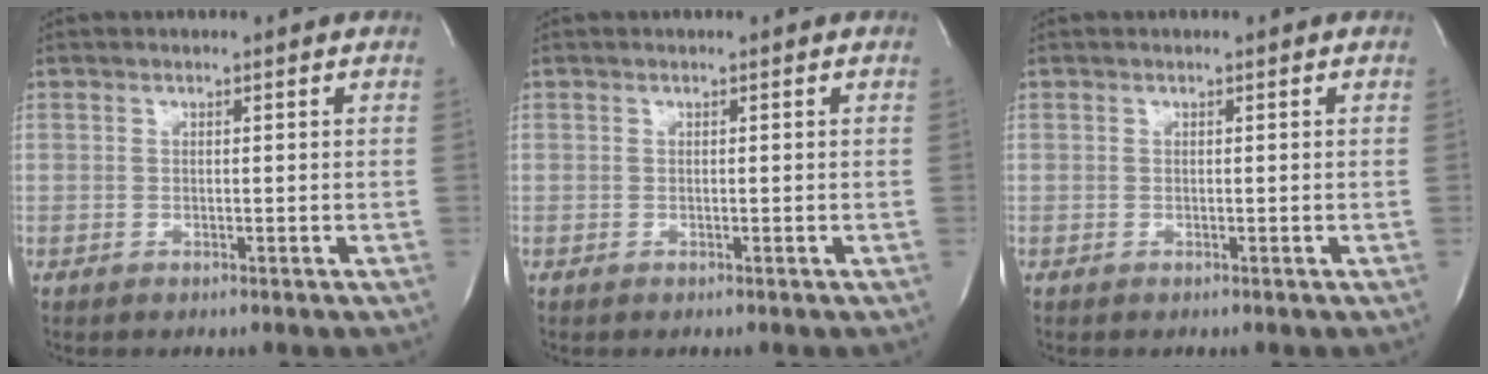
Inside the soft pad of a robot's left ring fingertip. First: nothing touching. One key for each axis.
{"total": 0.0}
{"total": 0.0}